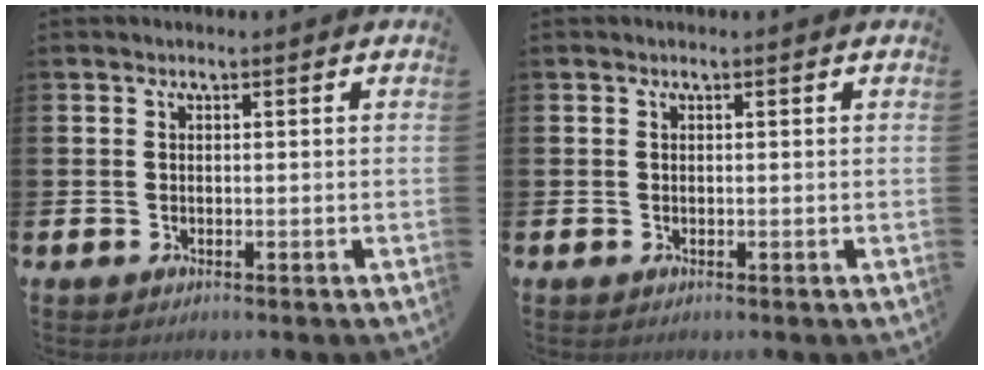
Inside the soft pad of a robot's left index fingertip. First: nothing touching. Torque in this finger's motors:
{"motor_torque": [0.14, -0.08, 0.04, -0.01]}